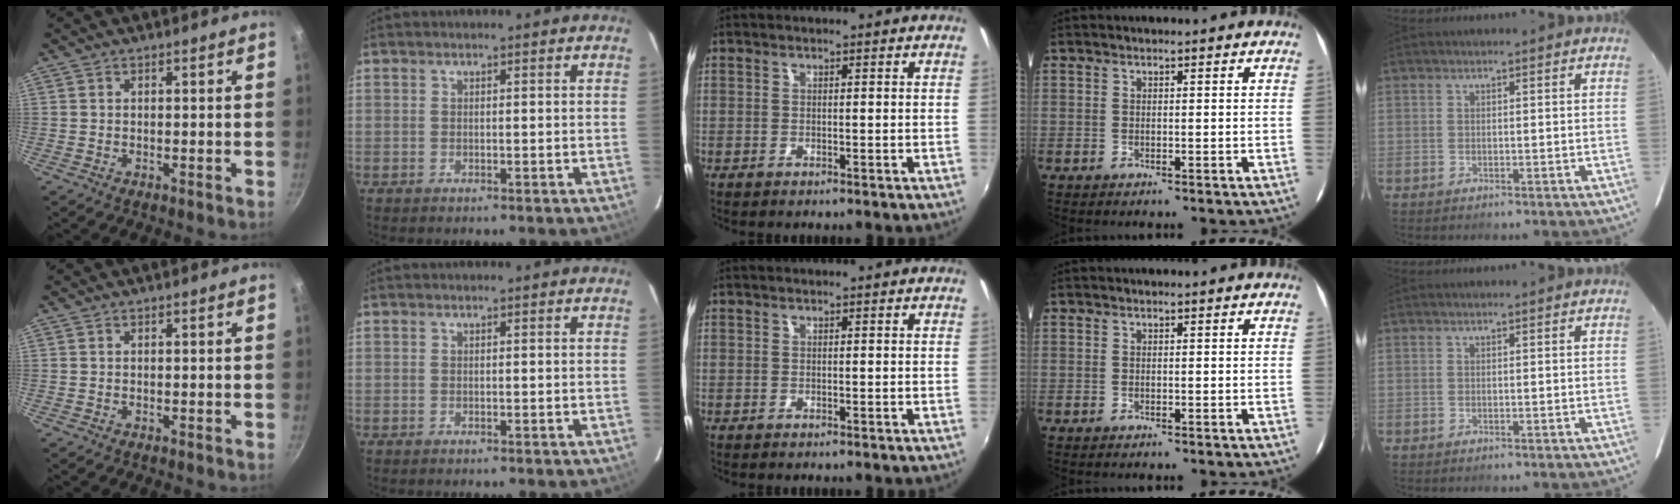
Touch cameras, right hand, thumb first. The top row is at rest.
{}